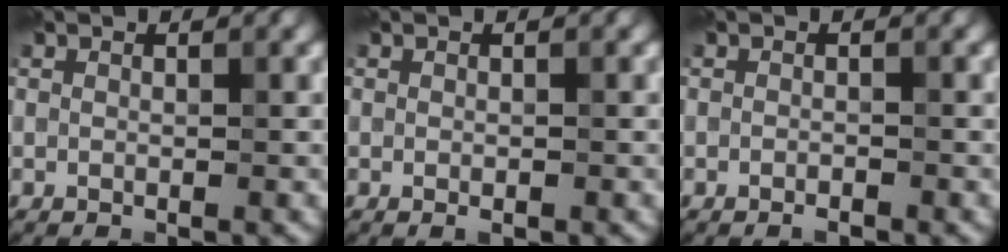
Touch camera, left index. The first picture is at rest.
{"total": 0.7, "force": [-0.2, 0.3, 0.5], "torque": [-0.006, -0.001, -0.001]}
{"total": 0.7, "force": [-0.5, 0.2, 0.4], "torque": [-0.006, -0.001, -0.008]}